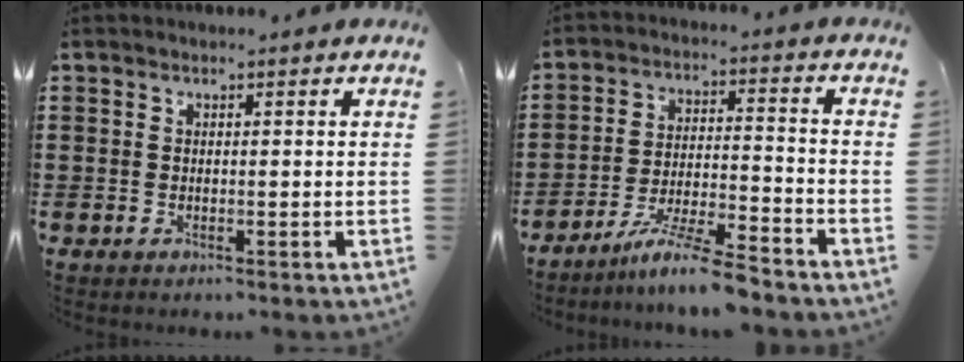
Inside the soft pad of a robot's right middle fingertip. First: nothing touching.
{"total": 7.8, "force": [-6.9, -0.3, 3.7], "torque": [-0.075, -0.007, -0.133]}